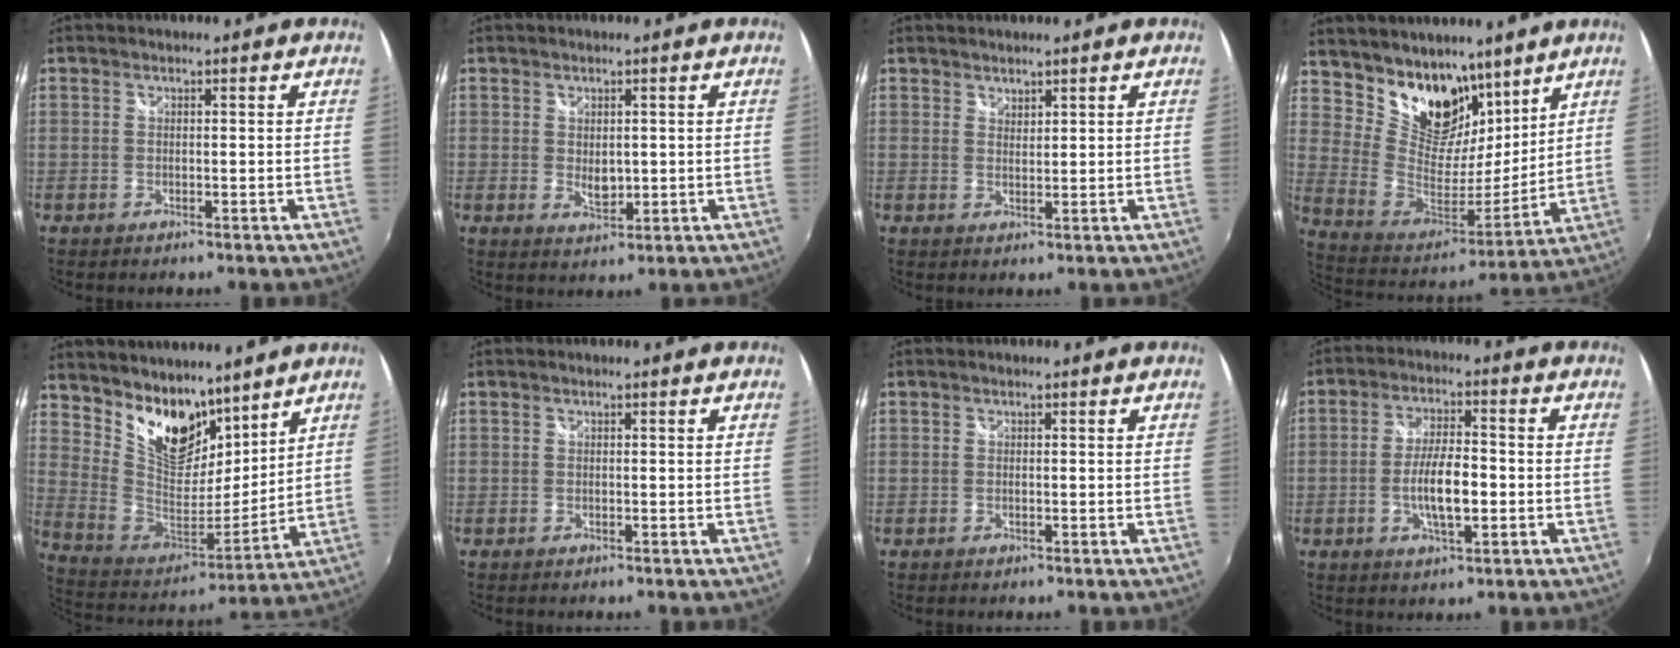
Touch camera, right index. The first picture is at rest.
{"total": 3.0, "force": [0.3, 2.1, 2.2], "torque": [-0.033, -0.005, 0.007]}
{"total": 1.5, "force": [1.4, 0.6, 0.2], "torque": [0.001, 0.001, 0.024]}
{"total": 17.4, "force": [11.8, 10.5, 7.3], "torque": [-0.160, 0.000, 0.220]}
{"total": 16.1, "force": [11.3, 8.4, 7.8], "torque": [-0.157, 0.004, 0.216]}
{"total": 0.0}
{"total": 0.0}
{"total": 8.0, "force": [-1.9, 2.5, 7.4], "torque": [-0.141, -0.002, -0.031]}